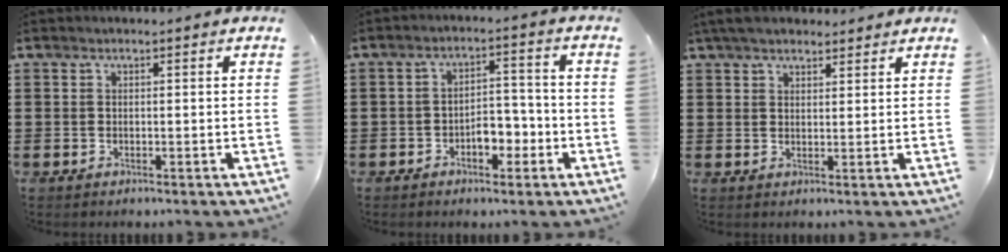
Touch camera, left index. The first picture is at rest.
{"total": 4.6, "force": [-2.2, 2.6, 3.1], "torque": [-0.057, 0.008, -0.044]}
{"total": 4.1, "force": [3.6, 1.2, 1.6], "torque": [-0.042, 0.000, 0.068]}